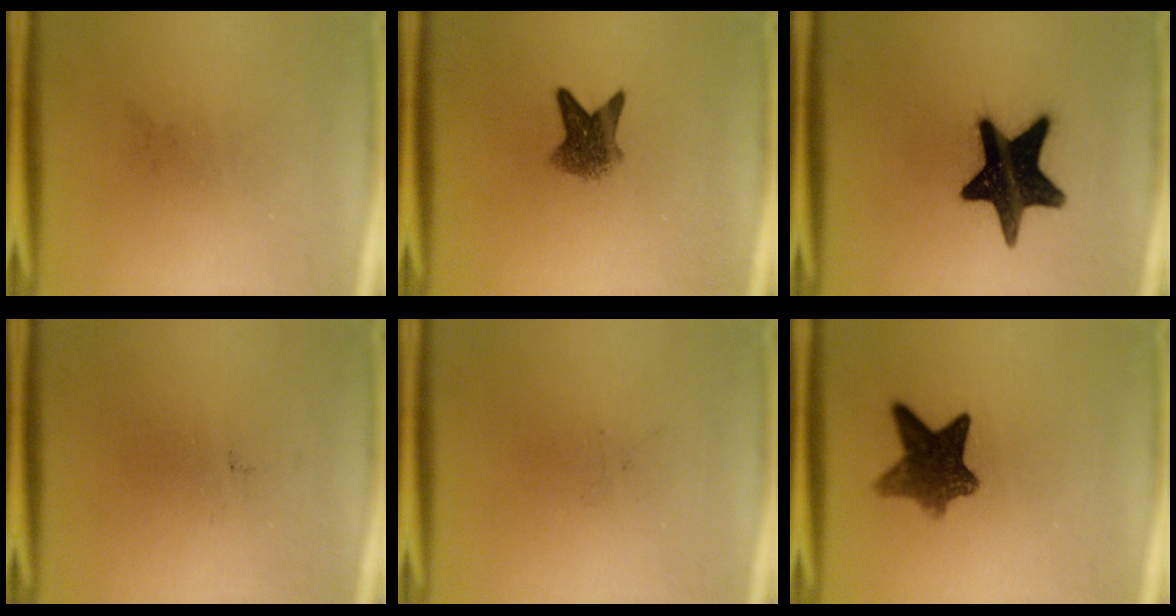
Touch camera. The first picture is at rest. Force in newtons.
{"total": 5.2}
{"total": 17.5}
{"total": 0.0}
{"total": 0.0}
{"total": 8.2}